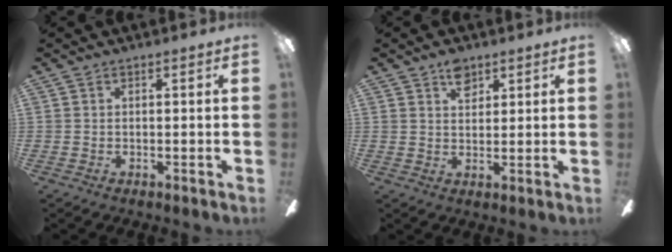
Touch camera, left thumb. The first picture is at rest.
{"total": 4.9, "force": [3.2, 2.9, 2.1], "torque": [-0.028, -0.009, 0.058]}